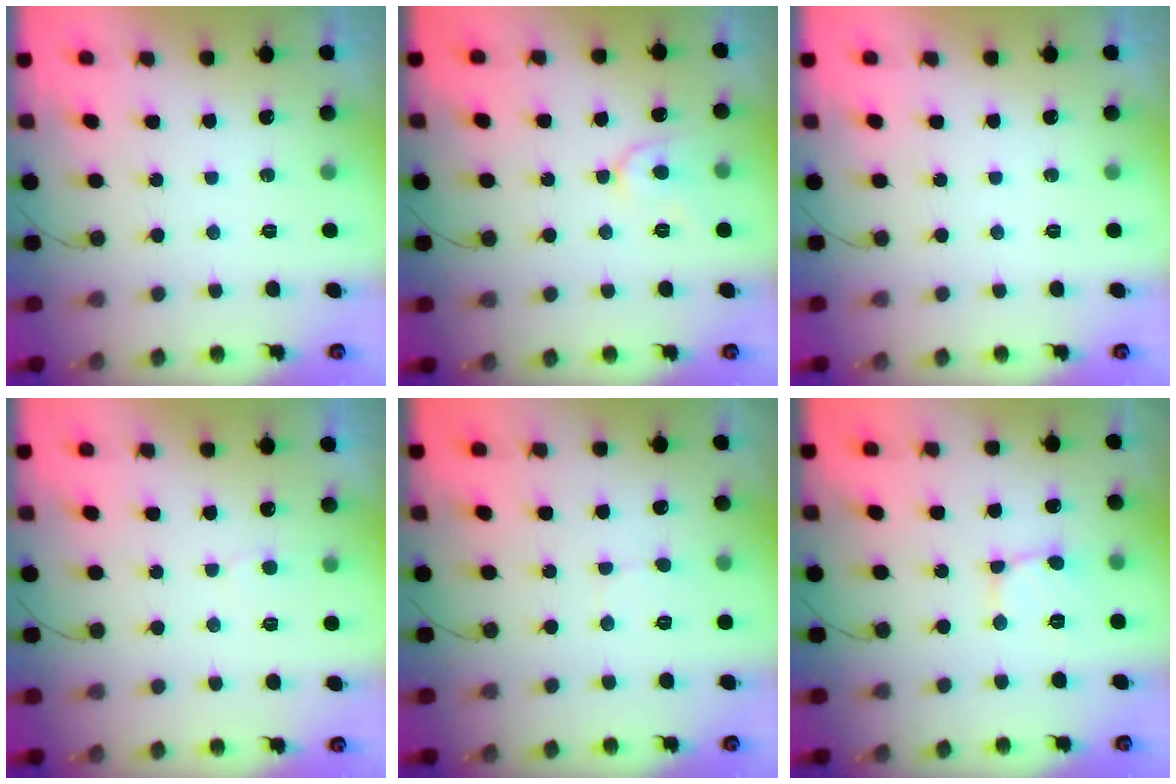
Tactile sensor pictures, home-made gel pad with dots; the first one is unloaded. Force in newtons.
{"total": 6.4, "press": 6.4, "slide": 0.8}
{"total": 0.0}
{"total": 2.5, "press": 2.5, "slide": 0.1}
{"total": 4.3, "press": 4.3, "slide": 0.4}
{"total": 2.1, "press": 2.1, "slide": 0.2}